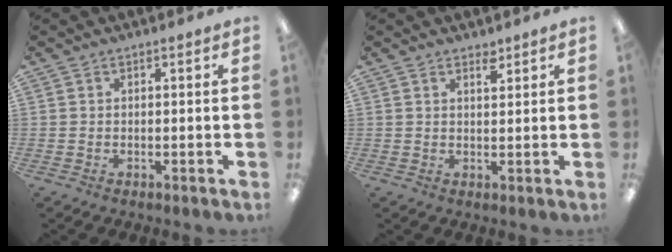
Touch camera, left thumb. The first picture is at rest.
{"total": 2.3, "force": [2.0, 0.8, 0.9], "torque": [-0.006, -0.008, 0.033]}